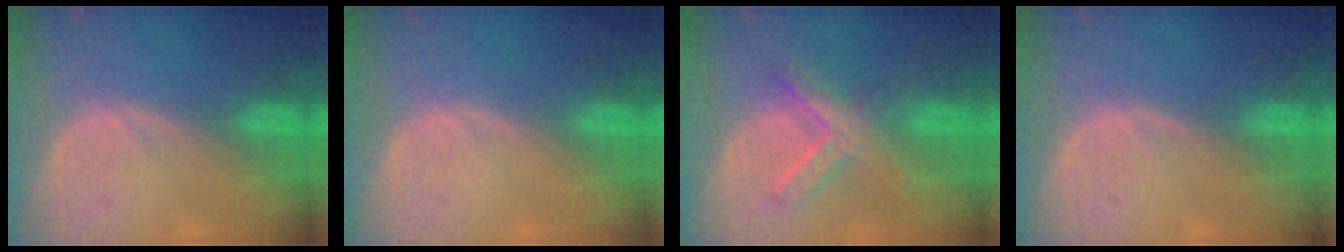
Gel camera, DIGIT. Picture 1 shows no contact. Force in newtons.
{"total": 0.0}
{"total": 6.9, "press": 6.2, "slide": 3.1}
{"total": 0.0}